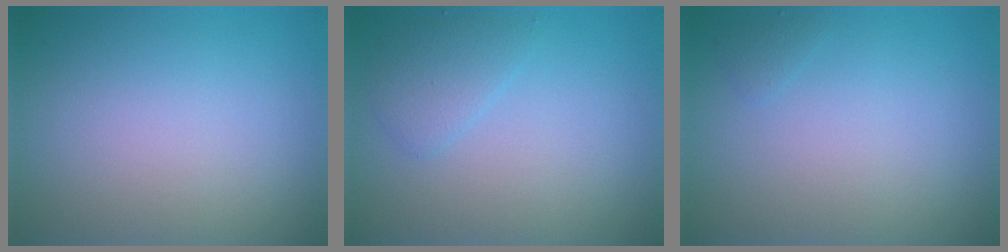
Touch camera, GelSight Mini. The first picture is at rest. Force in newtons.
{"total": 1.8, "press": 1.8, "slide": 0.1}
{"total": 0.5, "press": 0.5, "slide": 0.1}